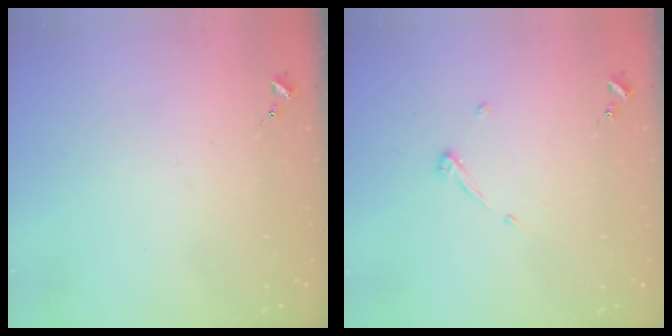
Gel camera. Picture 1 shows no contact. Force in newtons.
{"total": 3.9, "press": 3.9, "slide": 0.5}